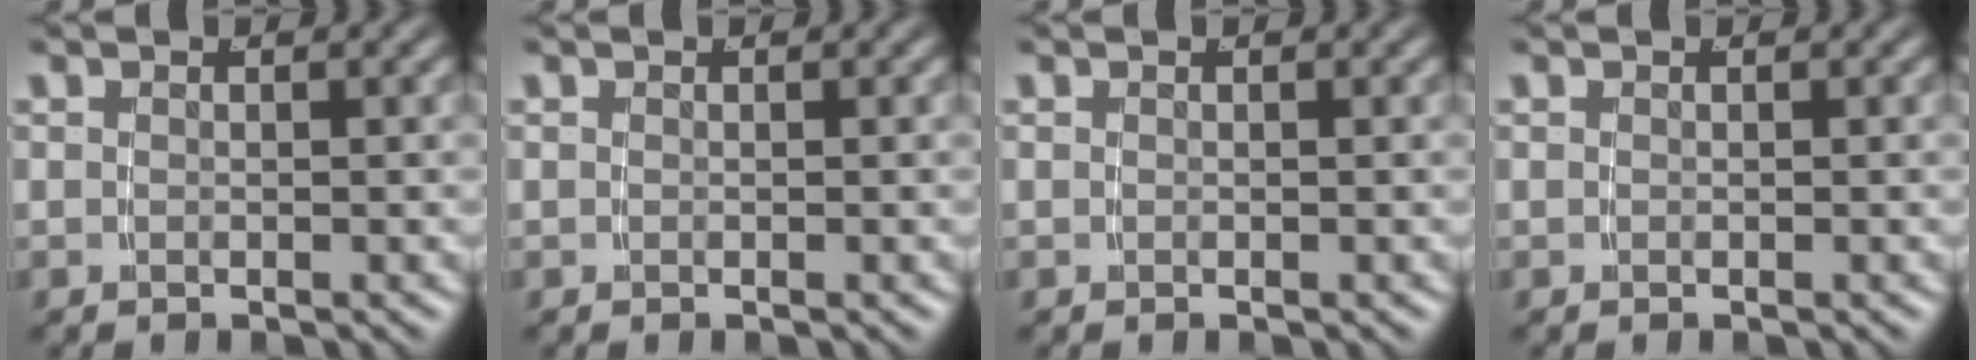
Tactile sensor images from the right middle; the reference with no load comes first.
{"total": 0.0}
{"total": 0.0}
{"total": 0.0}